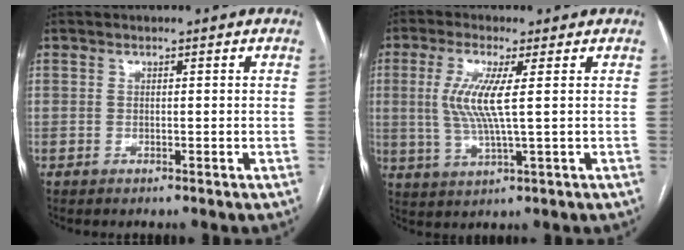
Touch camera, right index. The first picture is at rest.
{"total": 7.2, "force": [1.2, 0.1, 7.1], "torque": [-0.162, -0.005, 0.023]}